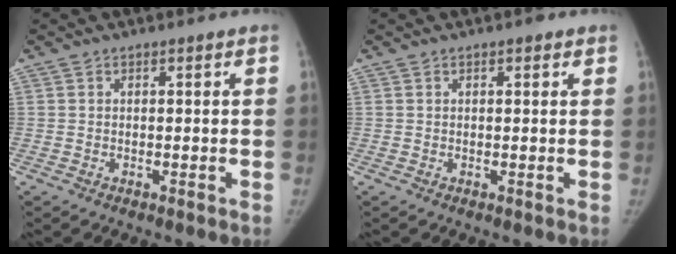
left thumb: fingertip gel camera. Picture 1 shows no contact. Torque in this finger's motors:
{"motor_torque": [0.09, 0.21, -0.28, -0.28, 0.03]}